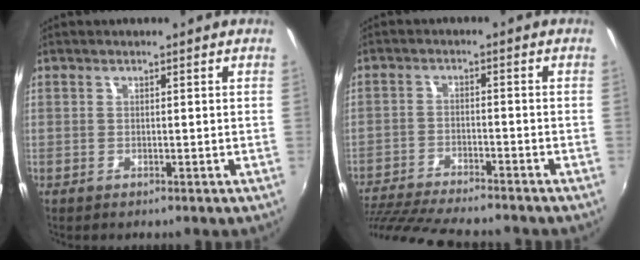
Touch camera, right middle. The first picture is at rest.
{"total": 16.1, "force": [-14.3, 2.1, 7.2], "torque": [-0.156, -0.027, -0.234]}